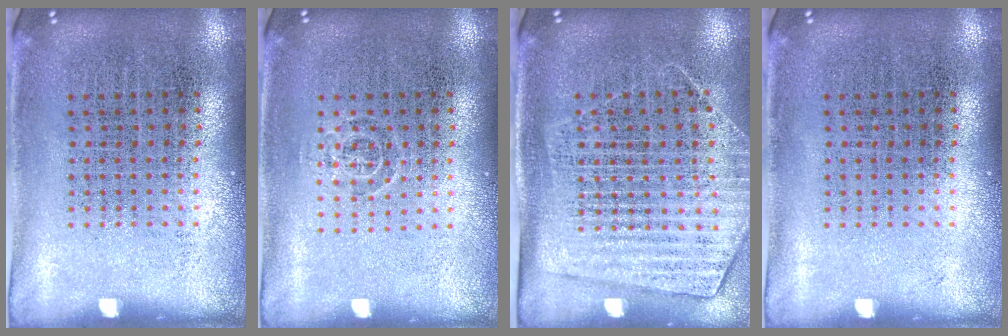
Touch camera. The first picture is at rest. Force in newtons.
{"total": 0.7, "press": 0.6, "slide": 0.5}
{"total": 1.7, "press": 1.5, "slide": 0.8}
{"total": 0.0}